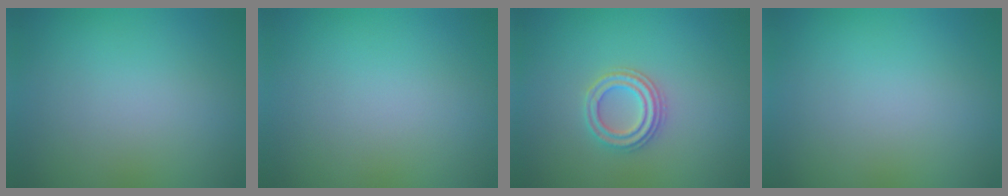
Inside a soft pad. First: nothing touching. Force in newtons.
{"total": 0.0}
{"total": 2.7, "press": 2.6, "slide": 1.0}
{"total": 0.0}